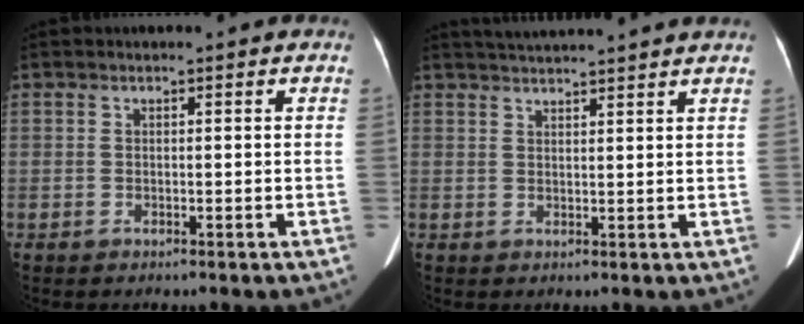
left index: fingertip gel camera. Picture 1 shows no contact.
{"total": 9.2, "force": [8.6, -0.7, 3.2], "torque": [-0.056, 0.028, 0.117]}